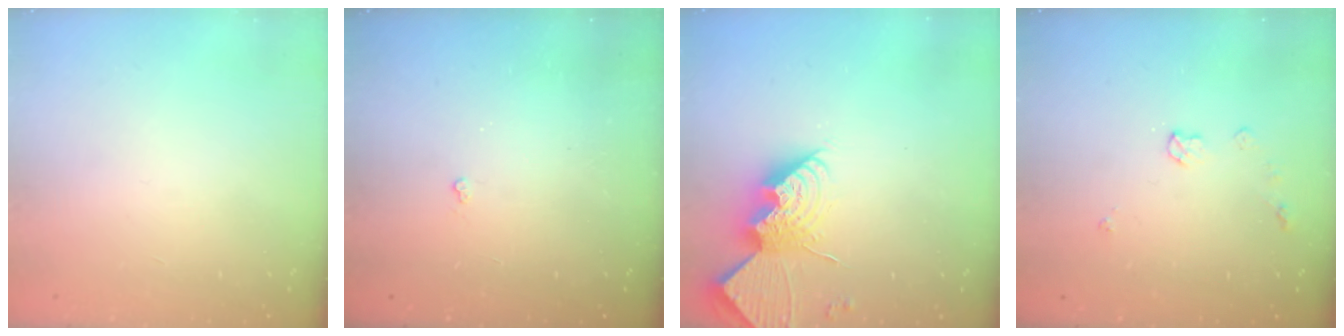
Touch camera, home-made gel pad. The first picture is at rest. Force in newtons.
{"total": 1.8, "press": 1.8, "slide": 0.3}
{"total": 13.6, "press": 13.6, "slide": 1.2}
{"total": 5.7, "press": 5.7, "slide": 0.4}